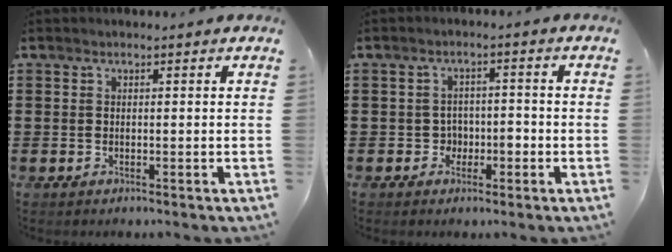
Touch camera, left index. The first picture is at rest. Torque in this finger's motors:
{"motor_torque": [0.05, 0.05, 0.04, 0.02]}